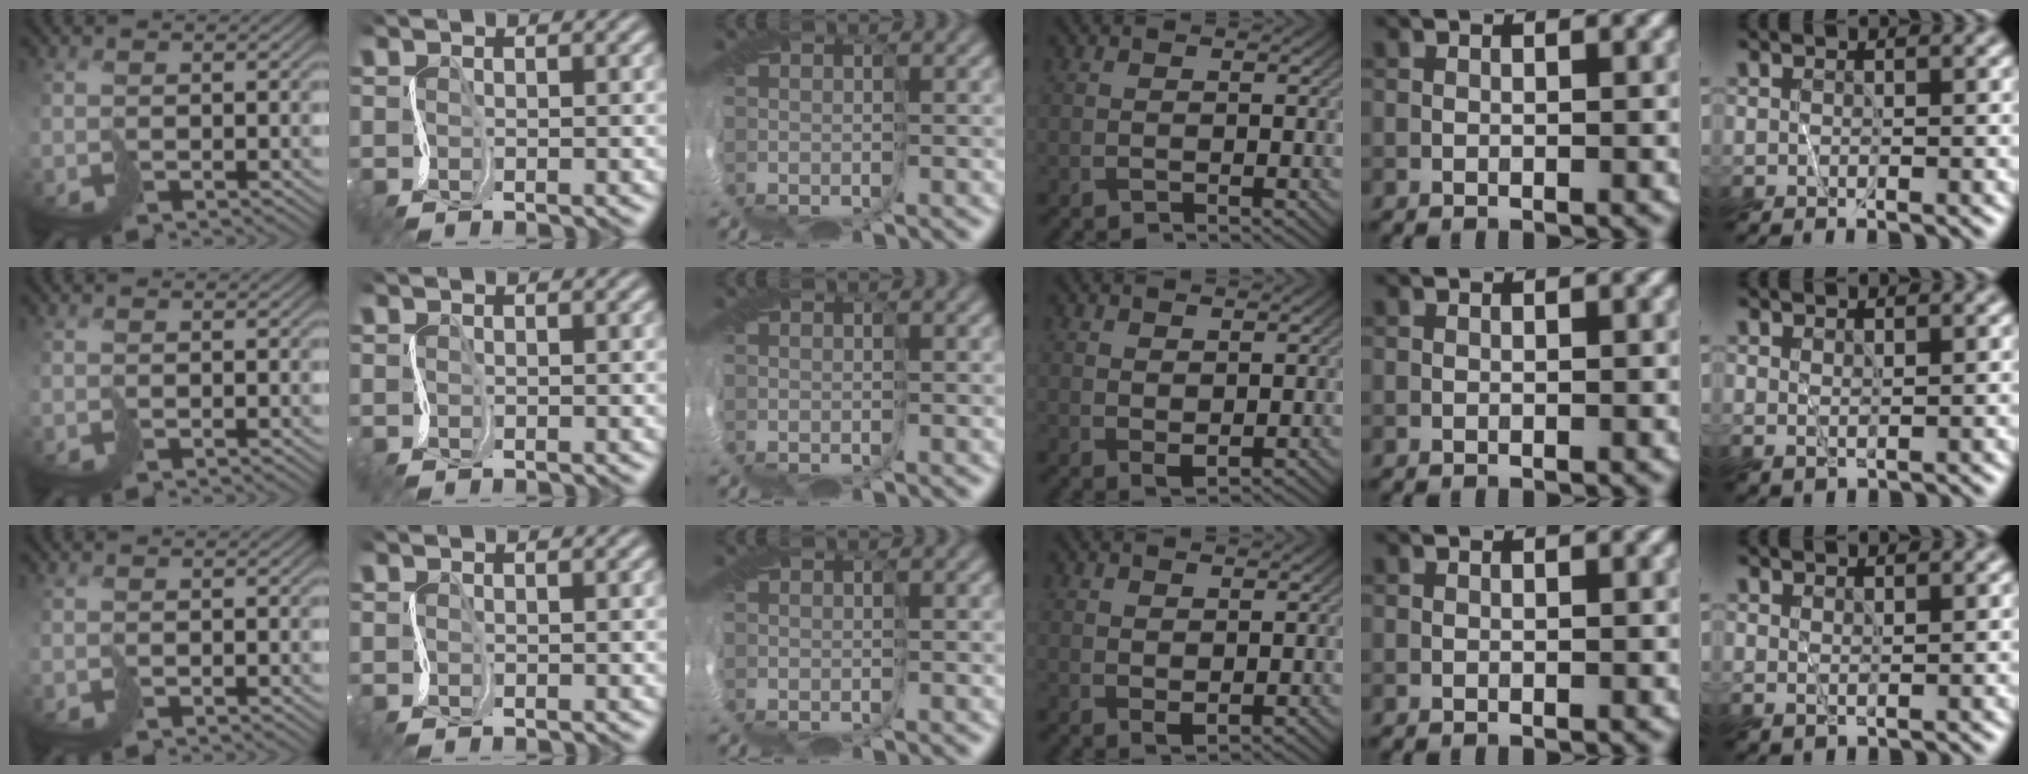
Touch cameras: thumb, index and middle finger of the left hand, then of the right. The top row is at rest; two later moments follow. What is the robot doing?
{"motion": "cut", "object": "bubble wrap"}